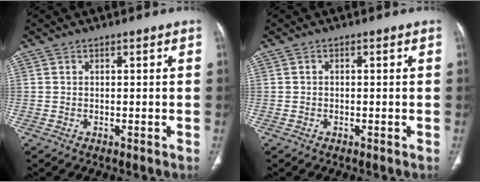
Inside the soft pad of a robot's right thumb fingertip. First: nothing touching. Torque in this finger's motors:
{"motor_torque": [-0.46, 0.31, 0.05, 0.36, 0.03]}